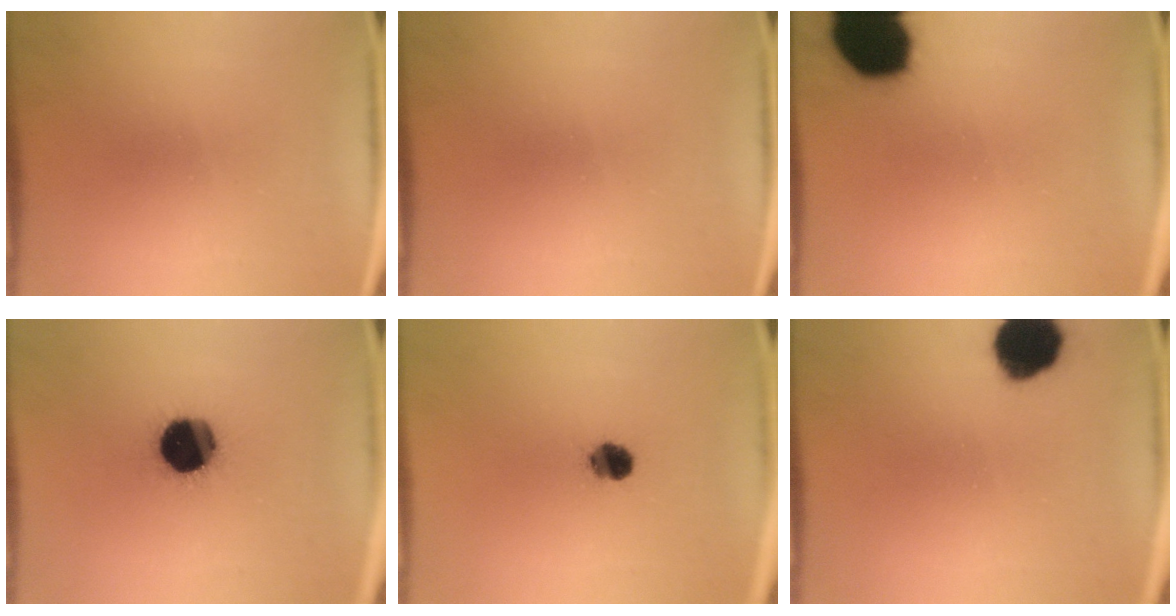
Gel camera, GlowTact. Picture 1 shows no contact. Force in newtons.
{"total": 0.0}
{"total": 17.4}
{"total": 17.6}
{"total": 4.9}
{"total": 11.4}